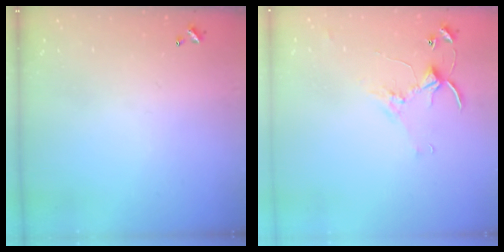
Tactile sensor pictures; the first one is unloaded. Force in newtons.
{"total": 2.8, "press": 2.8, "slide": 0.4}